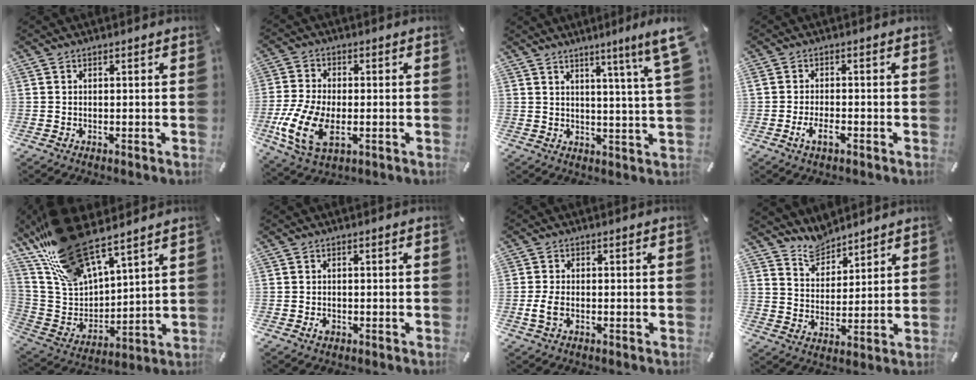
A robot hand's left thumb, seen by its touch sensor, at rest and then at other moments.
{"total": 11.9, "force": [-2.9, 6.9, 9.2], "torque": [-0.212, -0.008, -0.051]}
{"total": 9.0, "force": [5.4, -0.7, 7.2], "torque": [-0.109, -0.034, 0.080]}
{"total": 4.0, "force": [-1.8, 1.3, 3.3], "torque": [-0.067, 0.002, -0.033]}
{"total": 19.4, "force": [15.6, 6.9, 9.2], "torque": [-0.191, -0.099, 0.280]}
{"total": 1.3, "force": [-0.6, 0.9, 0.7], "torque": [-0.015, 0.003, -0.011]}
{"total": 3.1, "force": [-1.0, 1.6, 2.4], "torque": [-0.051, 0.004, -0.020]}
{"total": 6.8, "force": [6.2, 2.8, -0.3], "torque": [-0.015, -0.043, 0.121]}